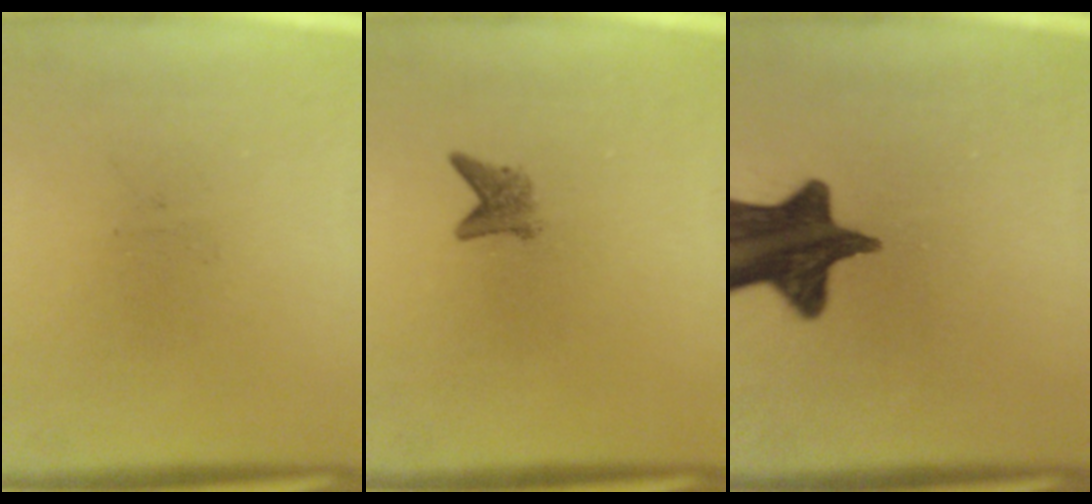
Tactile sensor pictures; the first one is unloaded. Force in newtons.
{"total": 2.1}
{"total": 15.1}